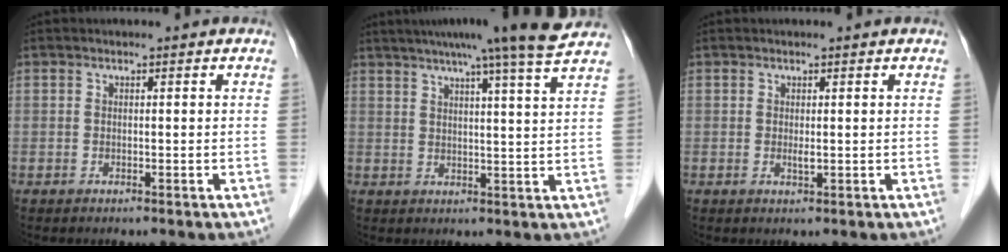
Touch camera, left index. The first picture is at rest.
{"total": 13.9, "force": [11.8, -1.8, 7.1], "torque": [-0.112, -0.011, 0.140]}
{"total": 0.8, "force": [0.0, 0.1, 0.8], "torque": [-0.020, -0.006, 0.003]}